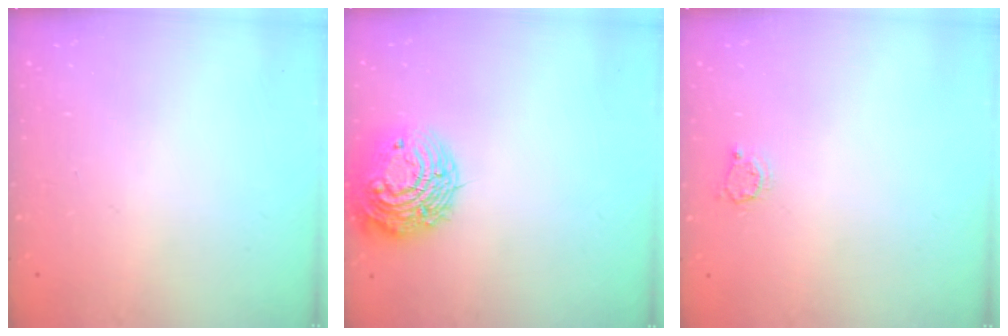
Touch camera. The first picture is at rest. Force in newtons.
{"total": 14.1, "press": 14.0, "slide": 1.1}
{"total": 2.7, "press": 2.7, "slide": 0.4}